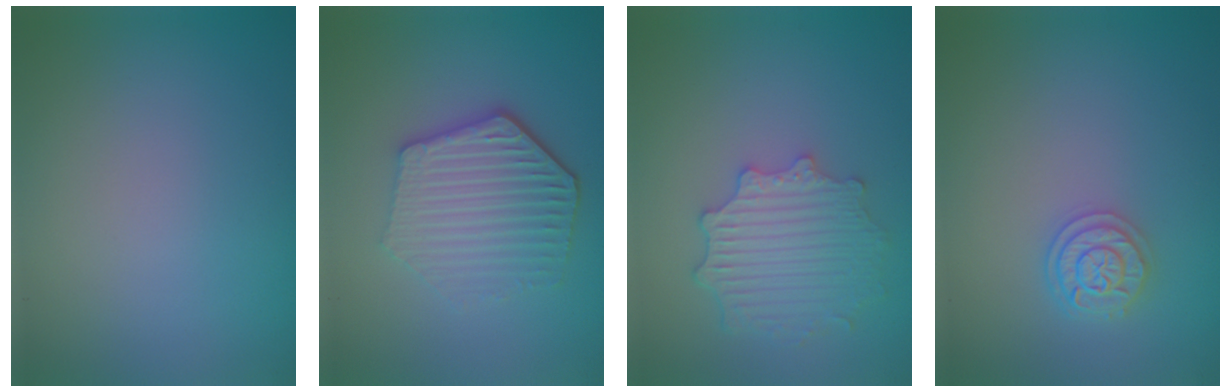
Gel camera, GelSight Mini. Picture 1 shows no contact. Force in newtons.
{"total": 5.3, "press": 4.3, "slide": 3.2}
{"total": 4.8, "press": 3.9, "slide": 2.7}
{"total": 2.4, "press": 2.4, "slide": 0.4}